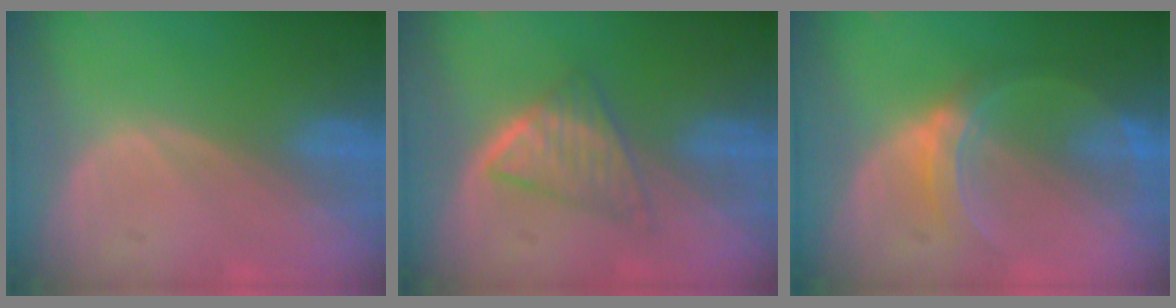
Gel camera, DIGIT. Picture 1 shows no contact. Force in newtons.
{"total": 5.3, "press": 5.0, "slide": 1.8}
{"total": 5.8, "press": 5.7, "slide": 0.5}